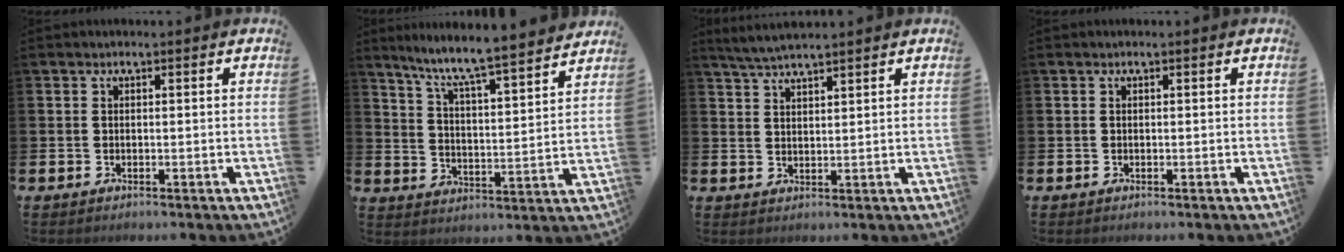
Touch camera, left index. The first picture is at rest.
{"total": 7.9, "force": [7.4, -0.1, 2.7], "torque": [-0.079, -0.064, 0.123]}
{"total": 3.8, "force": [3.6, 0.2, 1.2], "torque": [-0.036, -0.009, 0.067]}
{"total": 0.0}